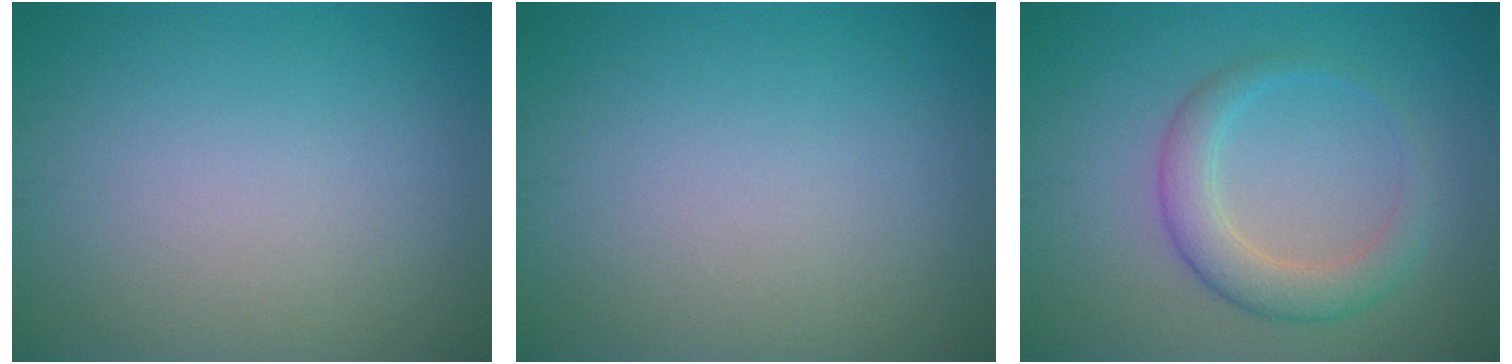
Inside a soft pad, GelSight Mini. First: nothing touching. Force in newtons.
{"total": 0.0}
{"total": 3.7, "press": 3.7, "slide": 0.3}